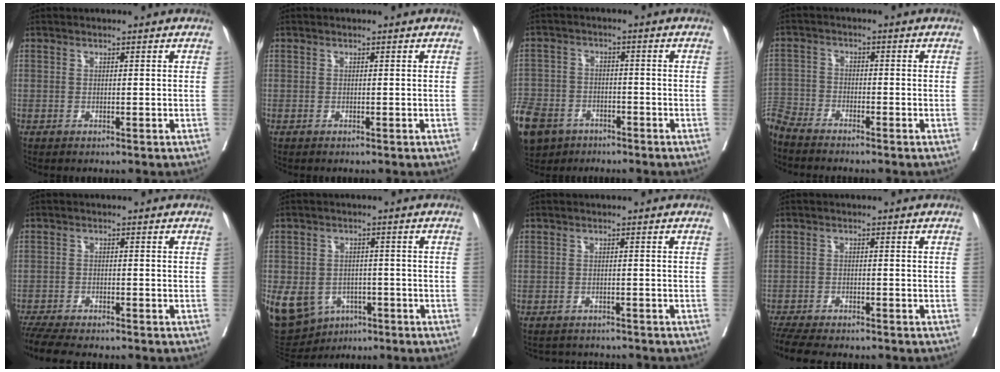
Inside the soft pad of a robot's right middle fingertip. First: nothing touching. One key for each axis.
{"total": 0.0}
{"total": 17.8, "fx": -10.5, "fy": 12.2, "fz": 7.7, "tx": -0.250, "ty": -0.017, "tz": -0.173}
{"total": 6.7, "fx": -6.4, "fy": 1.1, "fz": 1.3, "tx": -0.021, "ty": -0.010, "tz": -0.122}
{"total": 9.0, "fx": -8.0, "fy": 1.1, "fz": 3.9, "tx": -0.060, "ty": -0.015, "tz": -0.129}
{"total": 21.3, "fx": -8.5, "fy": 17.0, "fz": 9.5, "tx": -0.298, "ty": -0.009, "tz": -0.114}
{"total": 4.6, "fx": -4.5, "fy": 0.9, "fz": 0.1, "tx": 0.004, "ty": -0.004, "tz": -0.061}
{"total": 9.8, "fx": -8.6, "fy": 1.8, "fz": 4.2, "tx": -0.070, "ty": -0.013, "tz": -0.134}